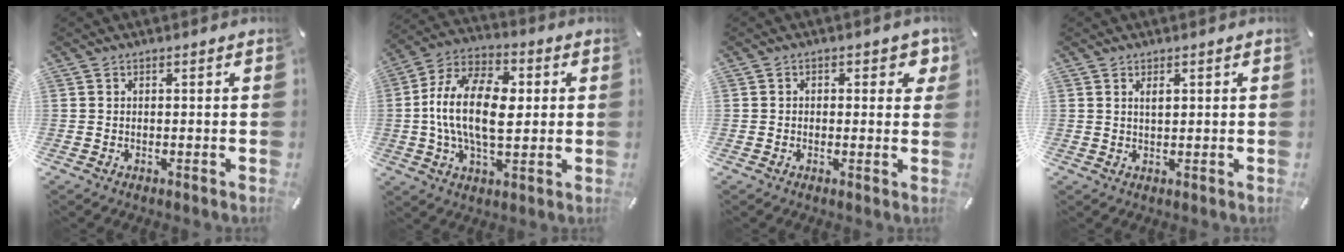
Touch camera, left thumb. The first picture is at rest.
{"total": 16.7, "force": [0.5, 9.4, 13.8], "torque": [-0.279, 0.002, 0.001]}
{"total": 3.1, "force": [0.5, 2.0, 2.3], "torque": [-0.016, -0.004, 0.001]}
{"total": 1.7, "force": [0.7, 0.6, 1.4], "torque": [-0.030, 0.001, 0.012]}